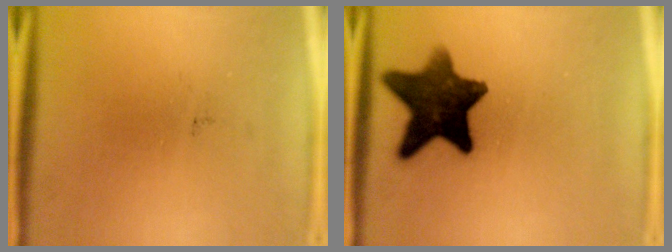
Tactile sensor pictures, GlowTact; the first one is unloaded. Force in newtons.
{"total": 12.4}